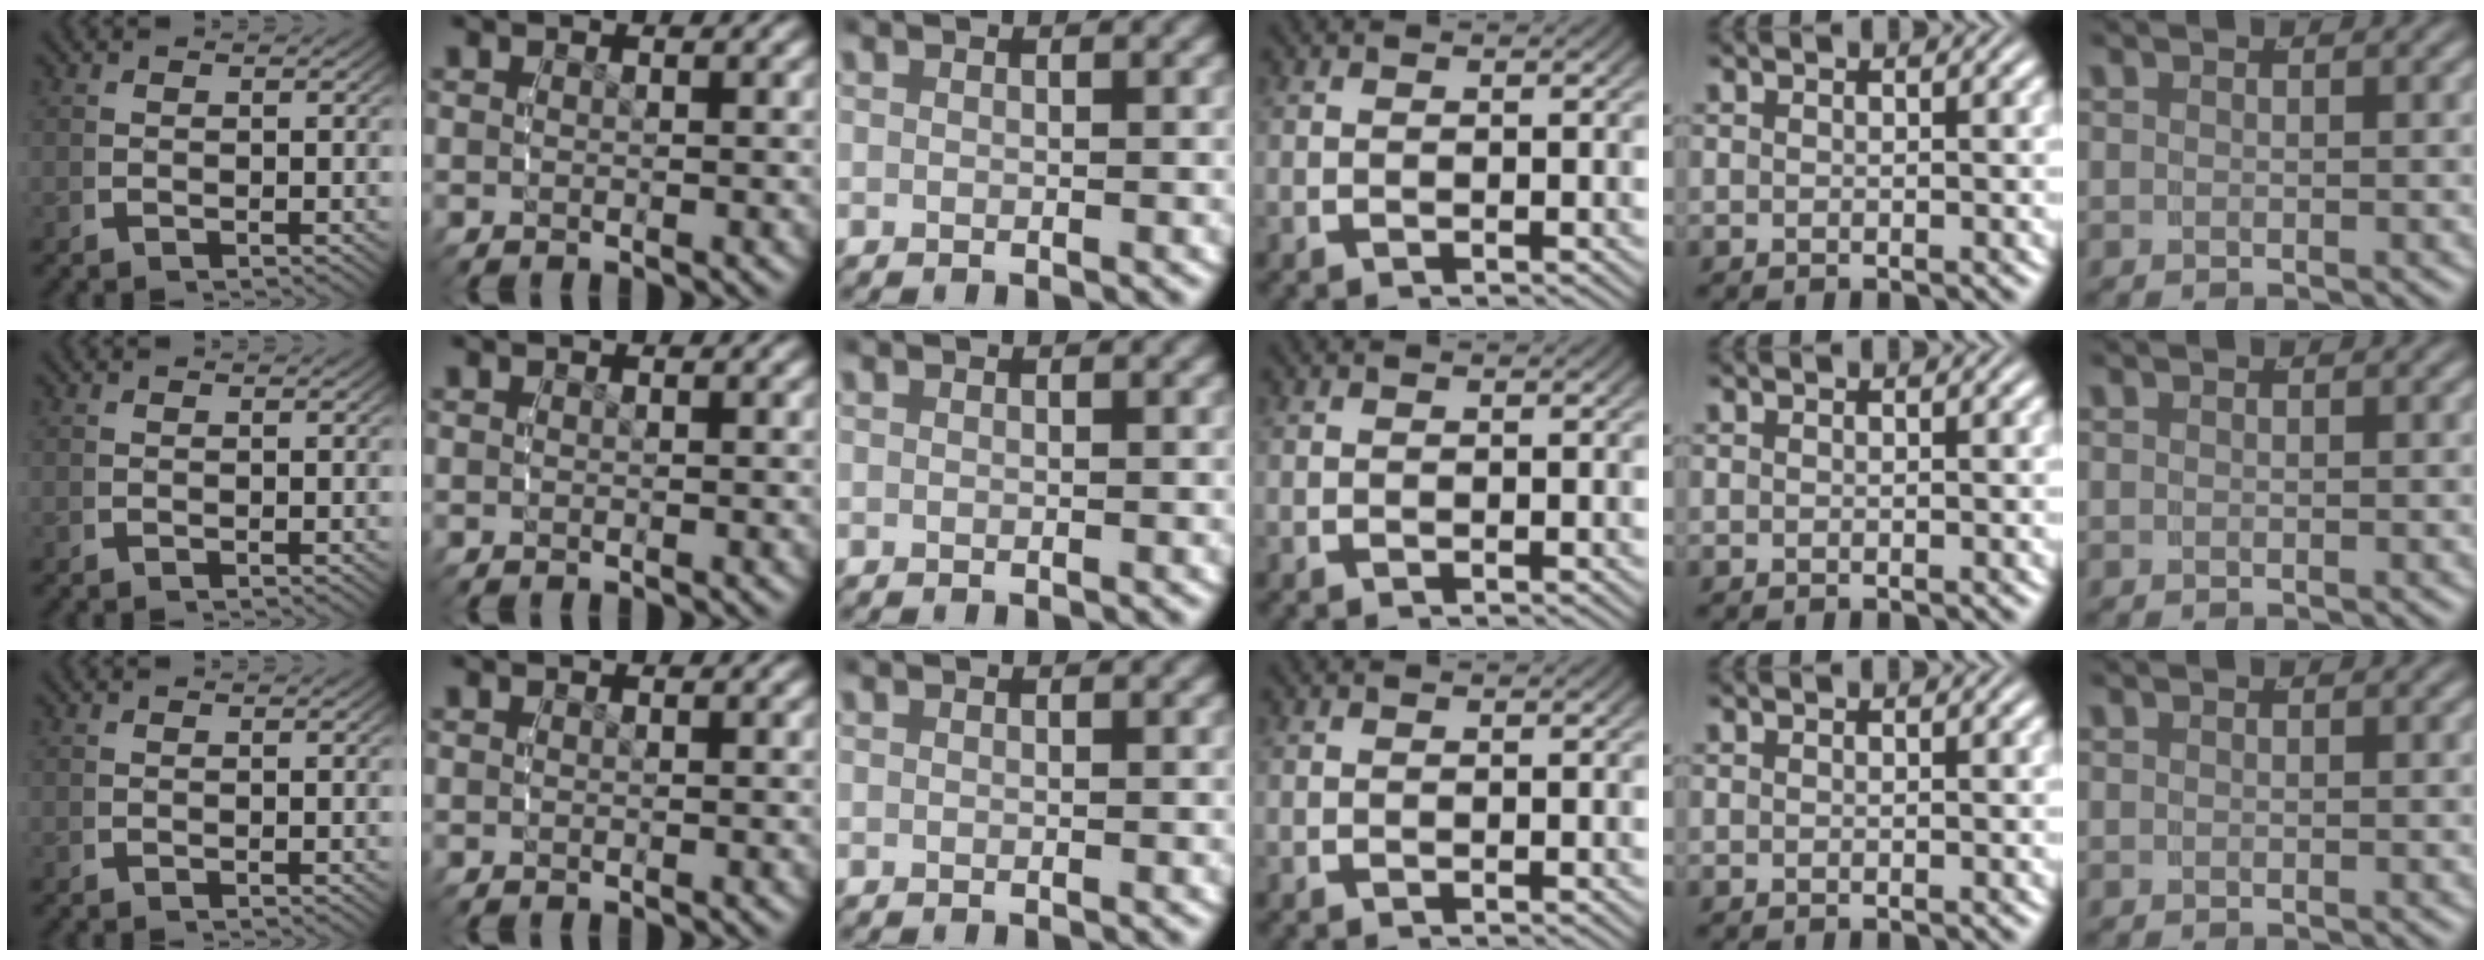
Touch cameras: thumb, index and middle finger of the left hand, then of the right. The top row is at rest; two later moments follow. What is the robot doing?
{"motion": "reach", "object": "pencil case"}